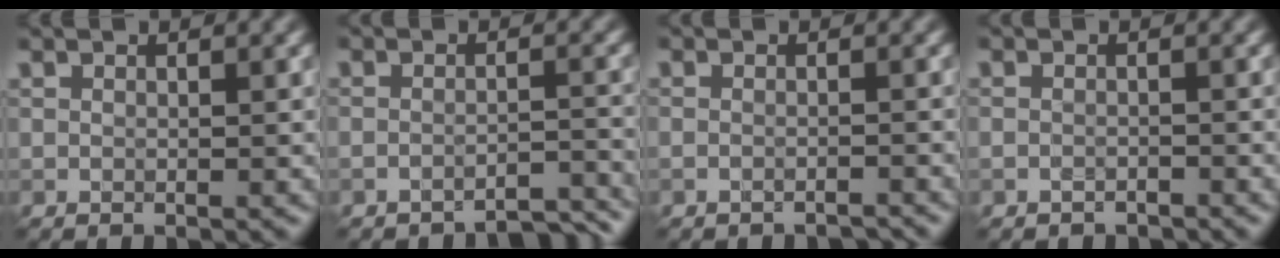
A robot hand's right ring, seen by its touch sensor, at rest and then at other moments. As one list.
[{"total": 3.1, "force": [-3.0, 0.1, 0.6], "torque": [-0.001, 0.003, -0.045]}, {"total": 1.1, "force": [-1.1, 0.0, 0.0], "torque": [0.000, -0.003, -0.020]}, {"total": 0.8, "force": [-0.7, 0.3, -0.2], "torque": [0.006, -0.006, -0.013]}]